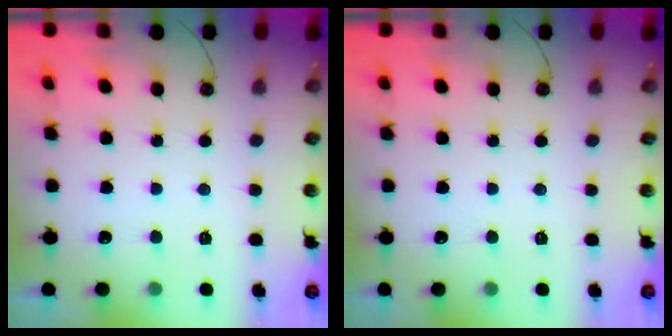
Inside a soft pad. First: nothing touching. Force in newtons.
{"total": 0.0}